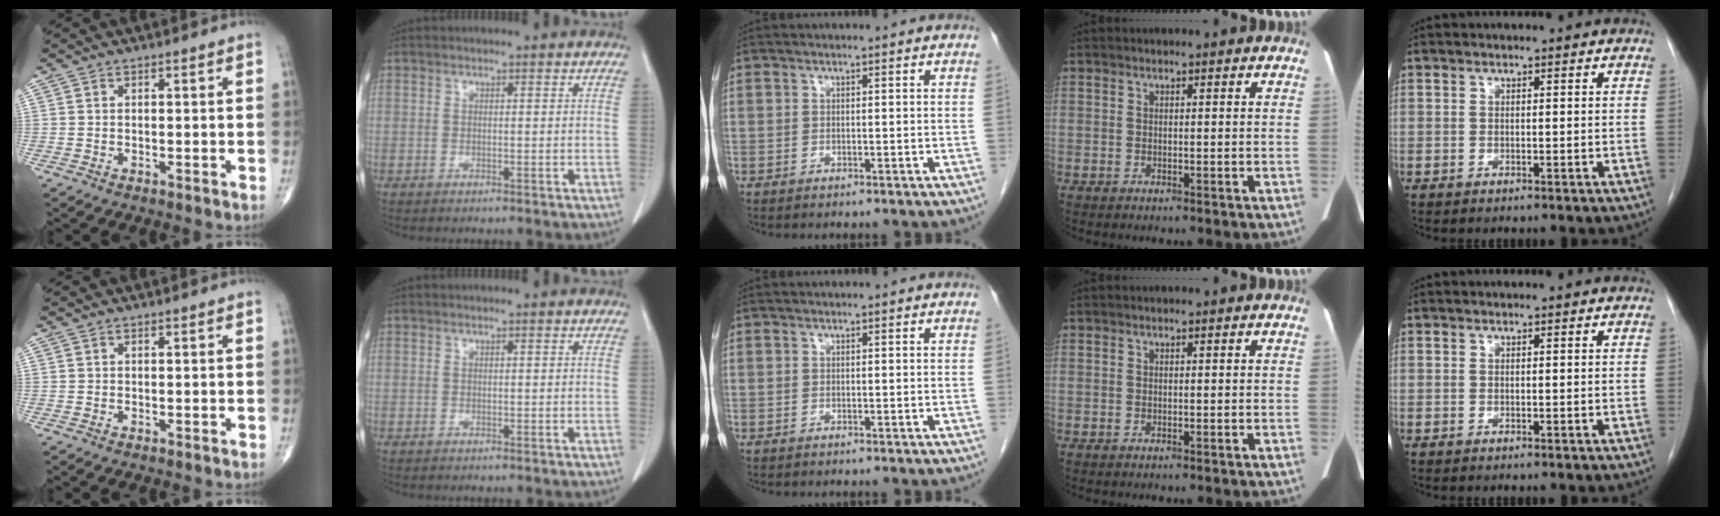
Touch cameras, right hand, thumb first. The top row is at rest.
{}